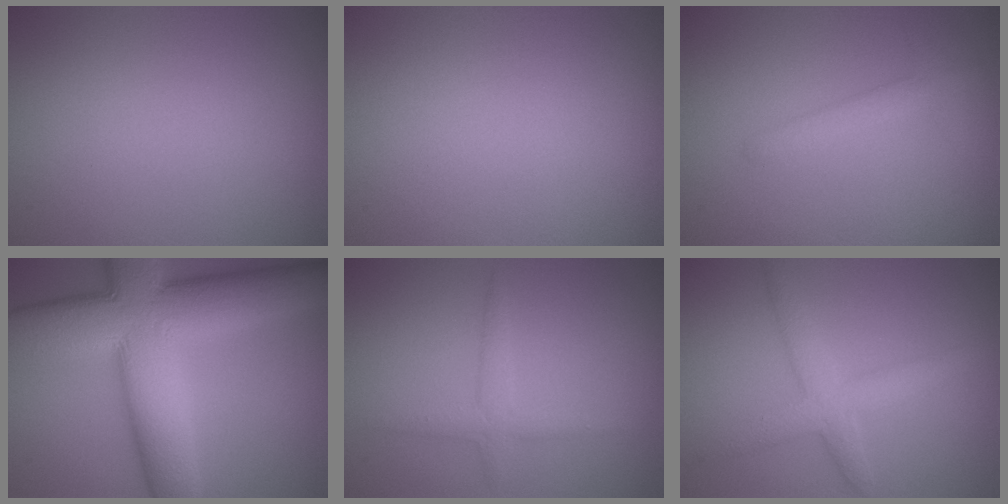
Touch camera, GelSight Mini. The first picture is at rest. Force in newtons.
{"total": 0.0}
{"total": 1.7, "press": 1.7, "slide": 0.1}
{"total": 13.7, "press": 13.7, "slide": 0.8}
{"total": 1.7, "press": 1.7, "slide": 0.0}
{"total": 3.2, "press": 3.2, "slide": 0.1}